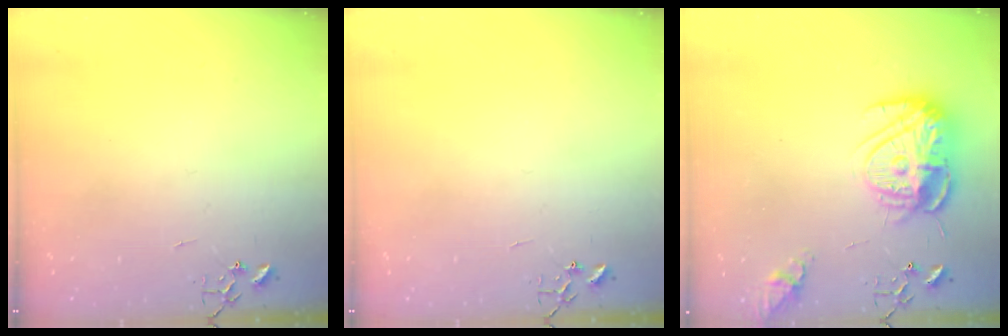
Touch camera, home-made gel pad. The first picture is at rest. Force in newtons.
{"total": 0.0}
{"total": 15.2, "press": 15.1, "slide": 1.2}